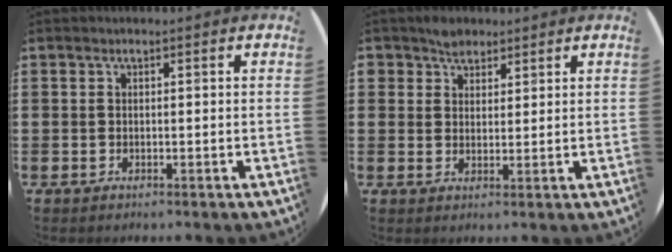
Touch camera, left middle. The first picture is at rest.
{"total": 2.9, "force": [2.4, 1.7, 0.1], "torque": [0.000, 0.002, 0.046]}